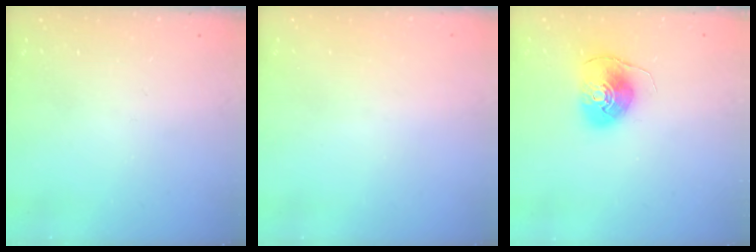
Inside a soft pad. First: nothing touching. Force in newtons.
{"total": 0.9, "press": 0.9, "slide": 0.1}
{"total": 8.4, "press": 8.3, "slide": 1.5}